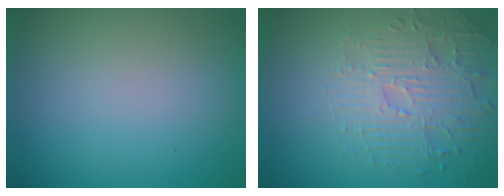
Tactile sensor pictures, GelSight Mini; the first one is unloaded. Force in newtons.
{"total": 4.7, "press": 3.7, "slide": 2.9}